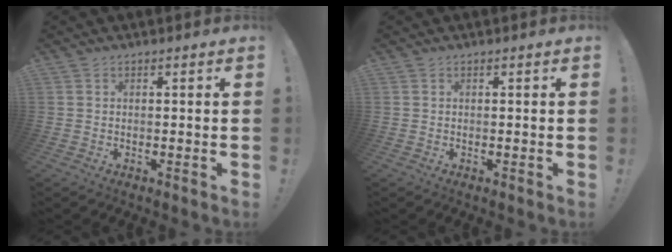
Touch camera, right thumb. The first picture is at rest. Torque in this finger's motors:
{"motor_torque": [0.00, 0.00, 0.07, -0.08, 0.00]}